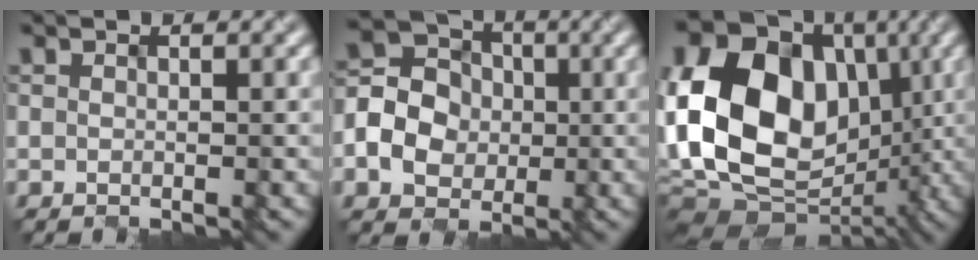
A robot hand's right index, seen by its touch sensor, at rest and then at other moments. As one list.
[{"total": 5.3, "force": [-1.5, 4.7, 2.1], "torque": [-0.045, 0.010, -0.040]}, {"total": 16.9, "force": [0.1, 12.8, 11.0], "torque": [-0.178, 0.024, -0.013]}]